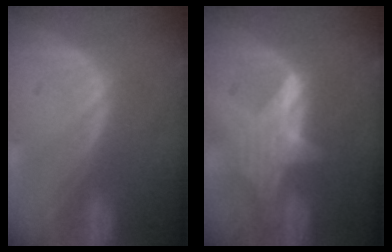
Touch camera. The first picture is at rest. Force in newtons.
{"total": 5.9, "press": 5.8, "slide": 0.8}